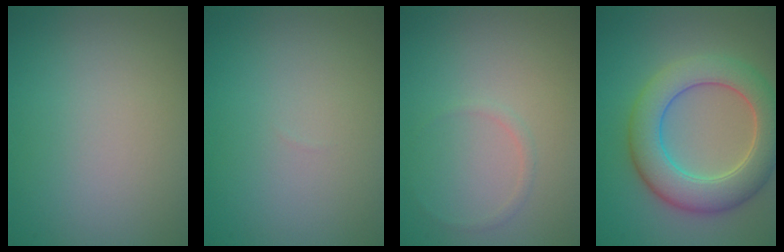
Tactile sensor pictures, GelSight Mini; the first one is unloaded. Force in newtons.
{"total": 0.0}
{"total": 0.5, "press": 0.5, "slide": 0.1}
{"total": 7.1, "press": 7.1, "slide": 0.1}